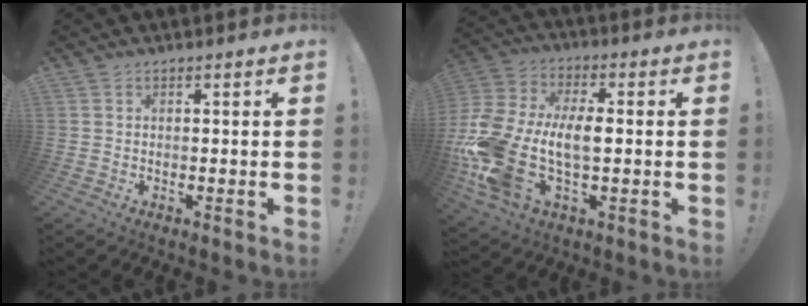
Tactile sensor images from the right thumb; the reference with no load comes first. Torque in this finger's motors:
{"motor_torque": [2.24, 2.24, 1.51, -0.85, 0.89]}